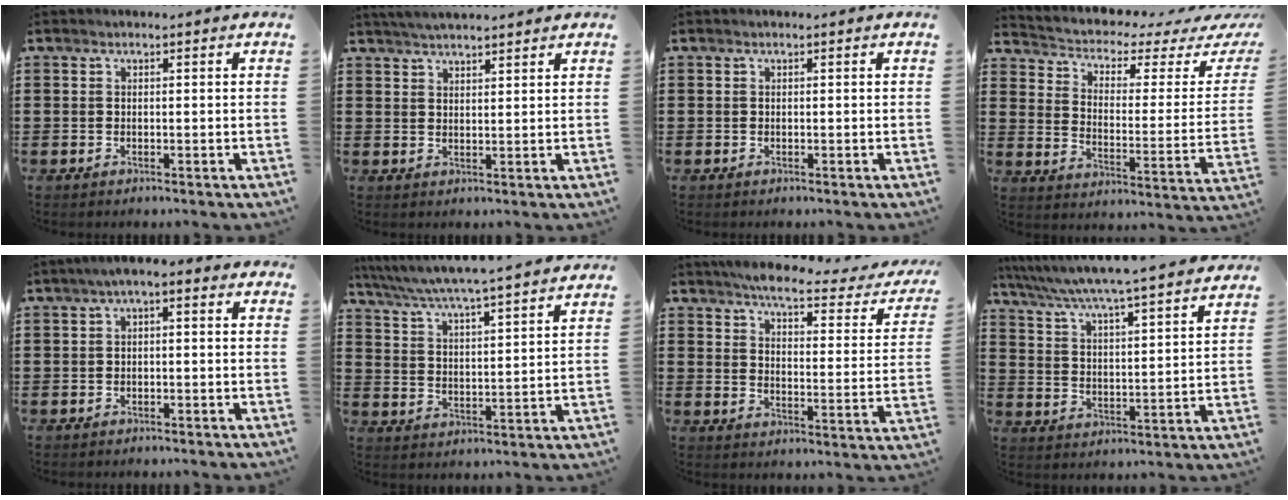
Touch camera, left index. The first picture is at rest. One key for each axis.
{"total": 3.2, "fx": 3.1, "fy": 0.0, "fz": 0.8, "tx": -0.022, "ty": -0.002, "tz": 0.058}
{"total": 0.0}
{"total": 2.3, "fx": 1.5, "fy": 1.1, "fz": 1.4, "tx": -0.043, "ty": -0.021, "tz": 0.014}
{"total": 2.4, "fx": -1.9, "fy": 0.6, "fz": 1.2, "tx": -0.031, "ty": 0.002, "tz": -0.045}
{"total": 4.8, "fx": 4.5, "fy": -0.8, "fz": 1.7, "tx": -0.056, "ty": -0.035, "tz": 0.070}
{"total": 5.1, "fx": 4.5, "fy": 0.4, "fz": 2.5, "tx": -0.064, "ty": -0.031, "tz": 0.071}
{"total": 5.2, "fx": 4.7, "fy": -1.2, "fz": 1.8, "tx": -0.057, "ty": -0.044, "tz": 0.072}